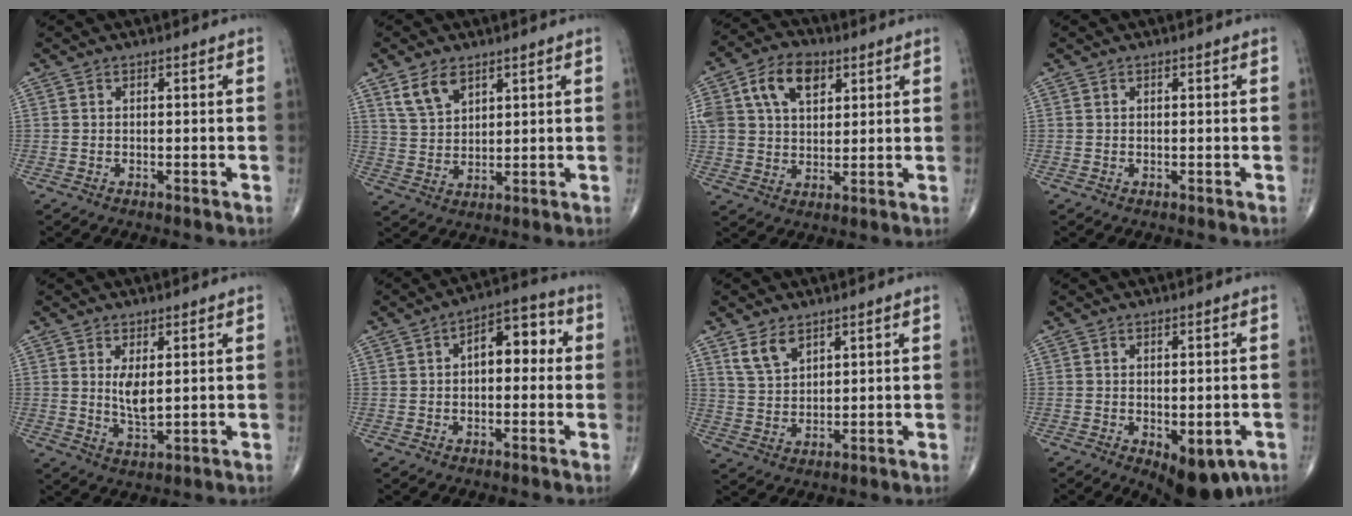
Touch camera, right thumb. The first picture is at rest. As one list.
[{"total": 6.3, "force": [3.8, 3.5, 3.5], "torque": [-0.057, -0.018, 0.083]}, {"total": 13.3, "force": [5.2, 8.9, 8.5], "torque": [-0.153, -0.001, 0.094]}, {"total": 0.0}, {"total": 4.6, "force": [1.1, 1.8, 4.1], "torque": [-0.072, -0.018, 0.028]}, {"total": 8.6, "force": [0.9, 4.9, 7.1], "torque": [-0.071, 0.031, 0.003]}, {"total": 5.3, "force": [3.5, 2.8, 2.9], "torque": [-0.046, -0.018, 0.076]}, {"total": 9.9, "force": [-4.2, 4.8, 7.5], "torque": [-0.088, 0.000, -0.049]}]